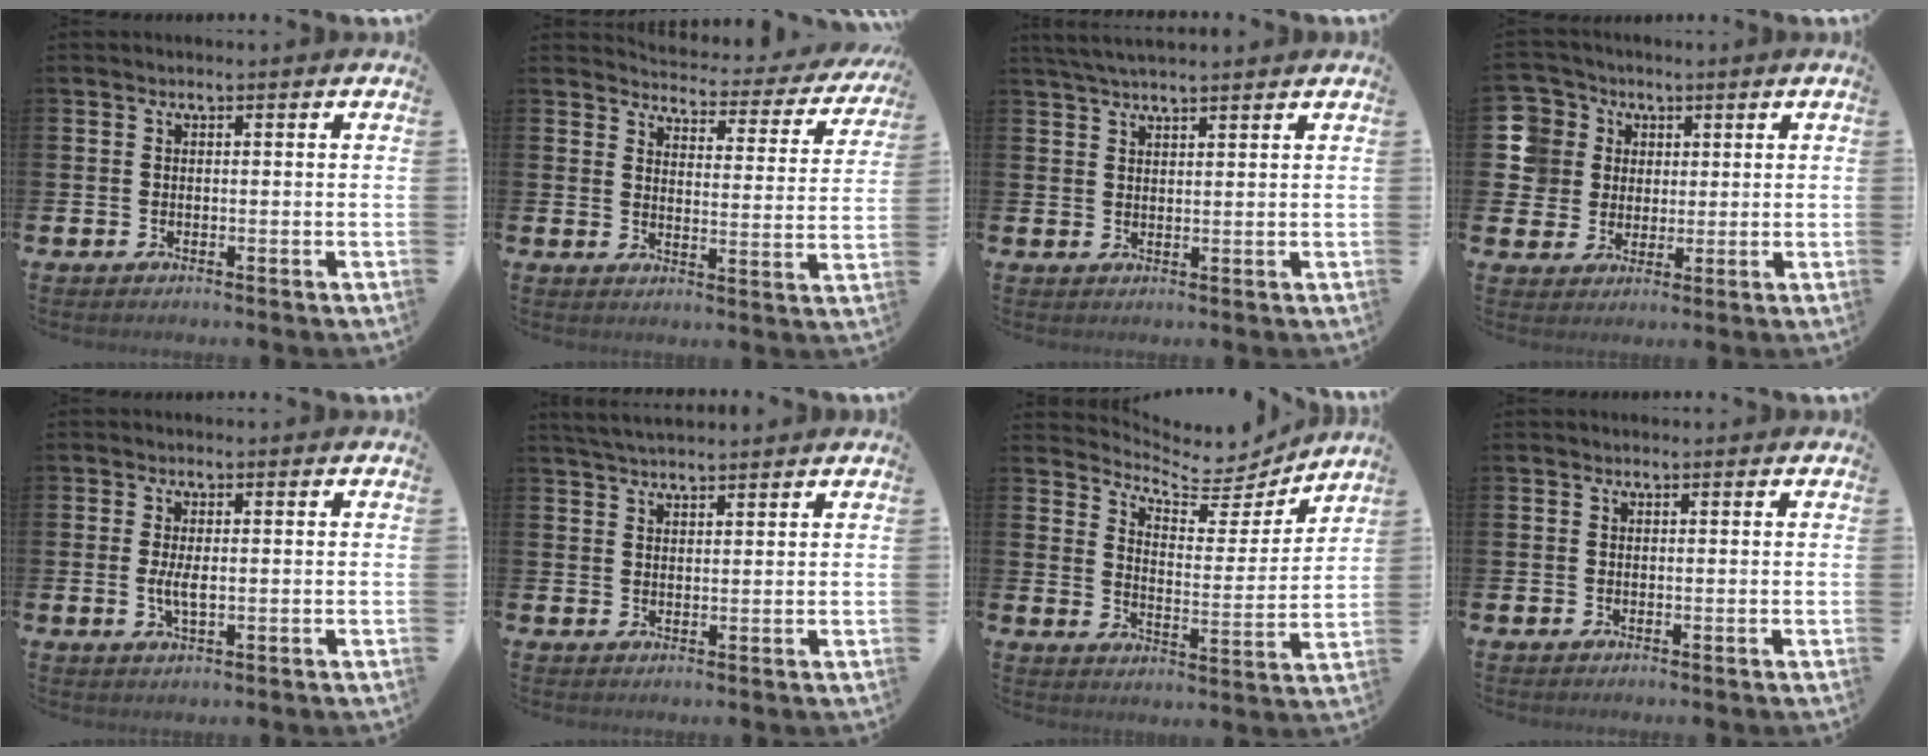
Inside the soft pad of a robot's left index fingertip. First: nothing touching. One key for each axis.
{"total": 3.6, "fx": 3.4, "fy": 1.0, "fz": 0.7, "tx": -0.024, "ty": -0.034, "tz": 0.050}
{"total": 3.6, "fx": 3.3, "fy": 0.4, "fz": 1.3, "tx": -0.031, "ty": -0.007, "tz": 0.062}
{"total": 7.0, "fx": 2.7, "fy": 6.5, "fz": 0.5, "tx": -0.034, "ty": -0.001, "tz": 0.051}
{"total": 2.7, "fx": 0.1, "fy": 1.0, "fz": 2.5, "tx": -0.040, "ty": -0.002, "tz": -0.001}
{"total": 3.5, "fx": 3.4, "fy": 0.5, "fz": 0.8, "tx": -0.022, "ty": -0.012, "tz": 0.064}
{"total": 6.2, "fx": 6.0, "fy": 1.6, "fz": 0.9, "tx": -0.031, "ty": -0.058, "tz": 0.095}
{"total": 0.0}